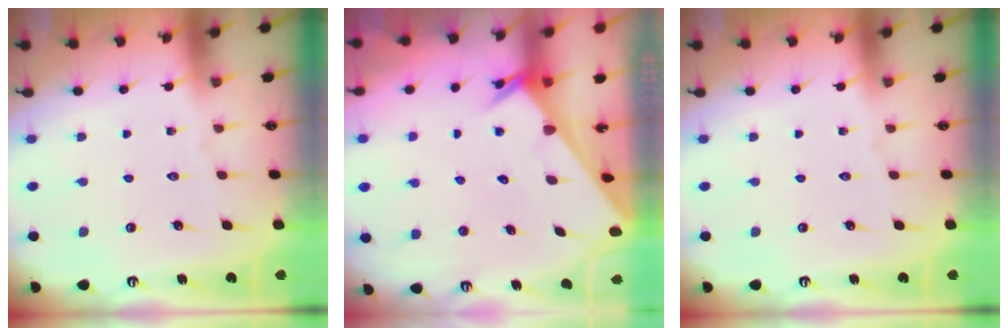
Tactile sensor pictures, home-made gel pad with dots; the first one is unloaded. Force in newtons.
{"total": 3.3, "press": 3.3, "slide": 0.4}
{"total": 0.0}